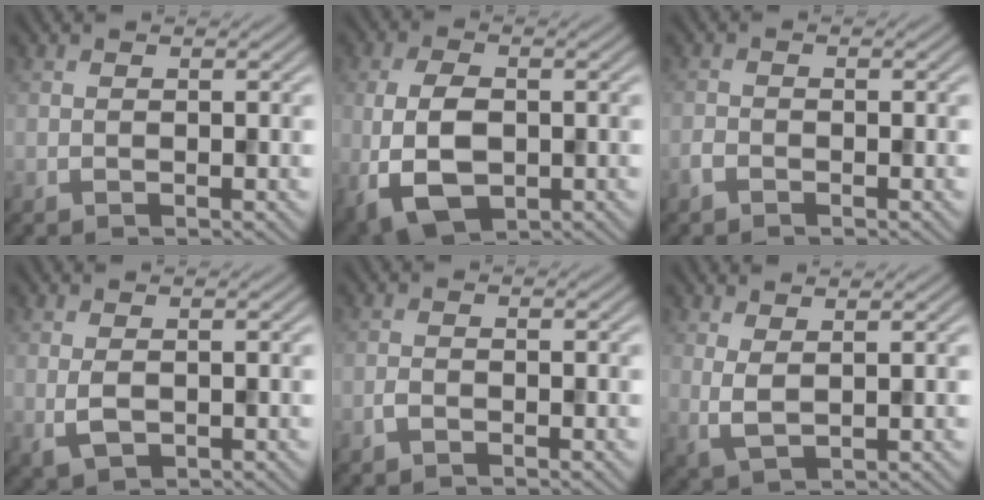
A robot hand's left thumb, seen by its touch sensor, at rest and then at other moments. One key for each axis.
{"total": 7.7, "fx": -1.1, "fy": 4.5, "fz": 6.1, "tx": -0.138, "ty": -0.010, "tz": -0.023}
{"total": 1.2, "fx": -0.9, "fy": 0.5, "fz": 0.5, "tx": -0.011, "ty": 0.001, "tz": -0.024}
{"total": 2.1, "fx": 0.2, "fy": 1.1, "fz": 1.8, "tx": -0.041, "ty": -0.004, "tz": 0.006}
{"total": 1.1, "fx": -0.7, "fy": 0.4, "fz": 0.6, "tx": -0.013, "ty": 0.003, "tz": -0.018}
{"total": 2.8, "fx": 1.6, "fy": 0.8, "fz": 2.2, "tx": -0.053, "ty": -0.003, "tz": 0.034}